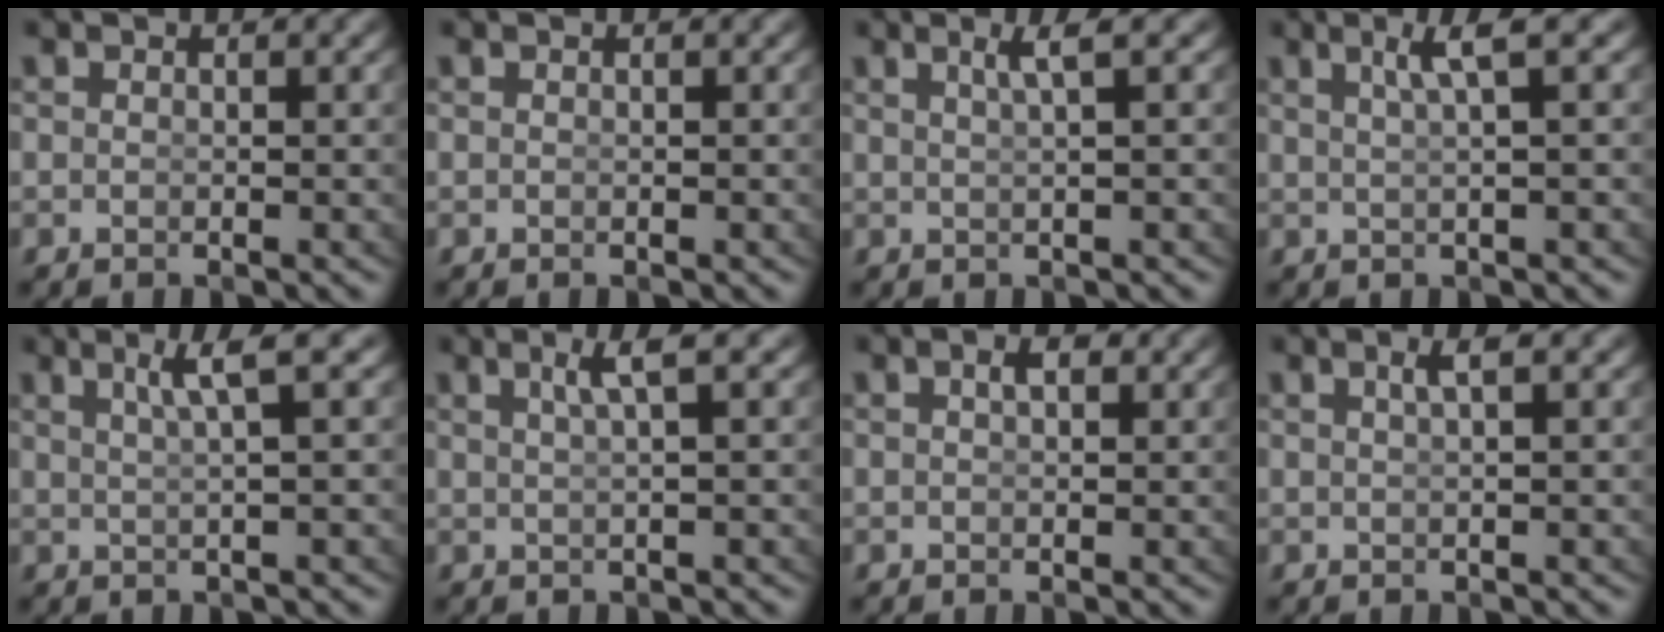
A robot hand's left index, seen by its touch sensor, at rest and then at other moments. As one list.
[{"total": 0.0}, {"total": 1.8, "force": [0.9, -0.8, 1.4], "torque": [-0.019, 0.008, 0.017]}, {"total": 2.7, "force": [1.4, -0.6, 2.2], "torque": [-0.031, 0.014, 0.023]}, {"total": 2.9, "force": [1.6, -0.7, 2.4], "torque": [-0.035, 0.012, 0.026]}, {"total": 2.4, "force": [1.2, -0.6, 2.0], "torque": [-0.027, 0.012, 0.020]}, {"total": 1.3, "force": [0.7, 0.6, 1.0], "torque": [-0.014, 0.006, 0.008]}, {"total": 1.3, "force": [0.5, -0.4, 1.1], "torque": [-0.015, 0.007, 0.009]}]